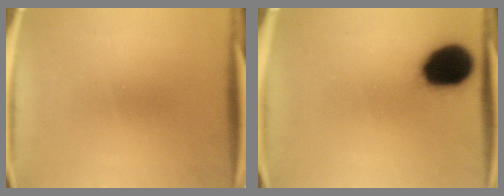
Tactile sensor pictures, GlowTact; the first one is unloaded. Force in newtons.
{"total": 16.8}